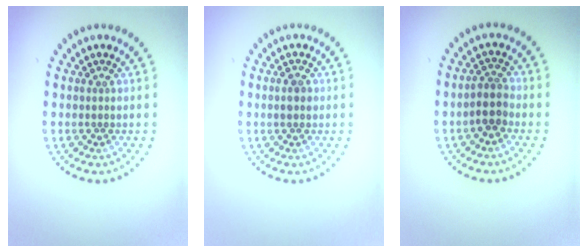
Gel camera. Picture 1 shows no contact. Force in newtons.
{"total": 1.1, "press": 1.1, "slide": 0.1}
{"total": 2.2, "press": 1.9, "slide": 1.1}